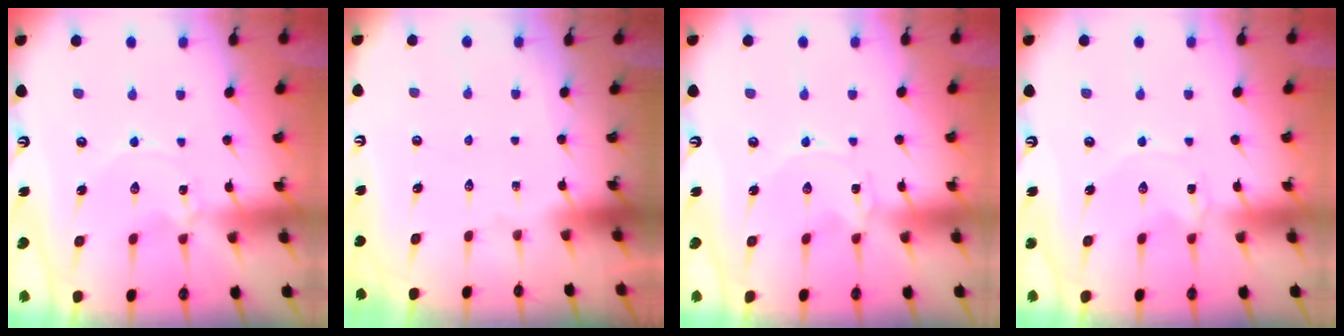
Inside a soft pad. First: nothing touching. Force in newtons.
{"total": 0.0}
{"total": 0.0}
{"total": 0.7, "press": 0.7, "slide": 0.1}